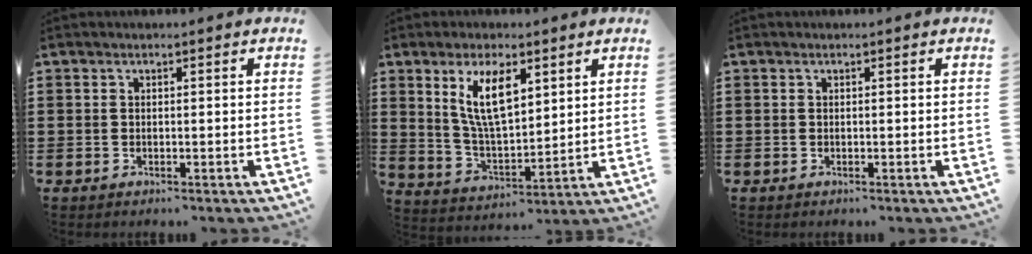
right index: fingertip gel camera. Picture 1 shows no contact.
{"total": 9.2, "force": [4.0, 3.6, 7.4], "torque": [-0.156, 0.007, 0.073]}
{"total": 0.0}